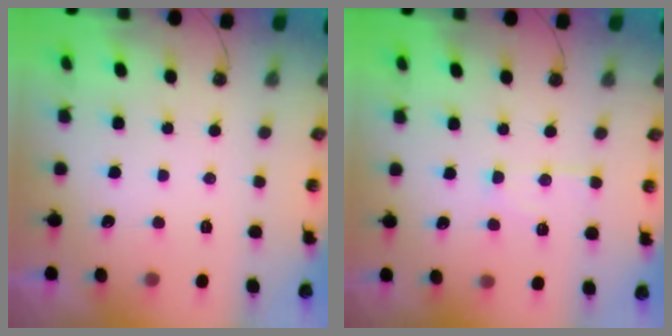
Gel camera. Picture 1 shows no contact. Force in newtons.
{"total": 6.9, "press": 6.9, "slide": 0.5}